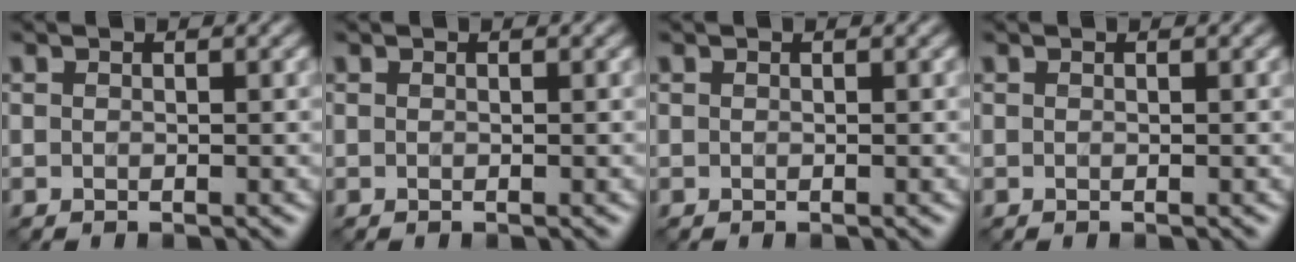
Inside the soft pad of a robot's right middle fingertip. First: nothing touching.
{"total": 0.0}
{"total": 0.0}
{"total": 0.0}